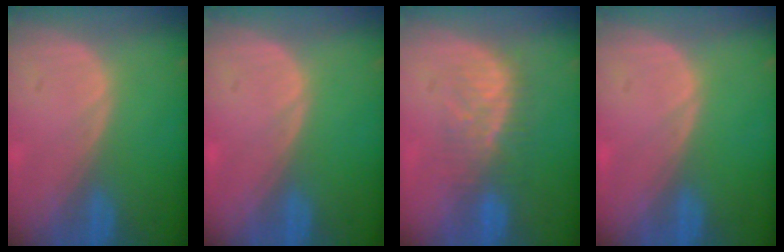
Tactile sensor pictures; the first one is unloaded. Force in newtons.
{"total": 0.0}
{"total": 6.2, "press": 6.0, "slide": 1.5}
{"total": 0.0}